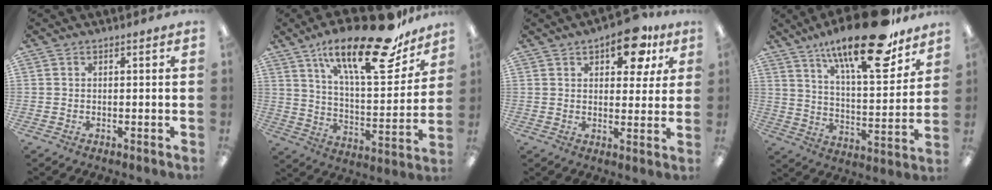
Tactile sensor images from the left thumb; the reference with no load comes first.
{"total": 25.4, "force": [16.9, 8.0, 17.1], "torque": [-0.259, -0.100, 0.276]}
{"total": 11.5, "force": [6.4, 5.6, 7.8], "torque": [-0.082, -0.025, 0.103]}
{"total": 23.4, "force": [16.4, 6.7, 15.3], "torque": [-0.234, -0.103, 0.267]}